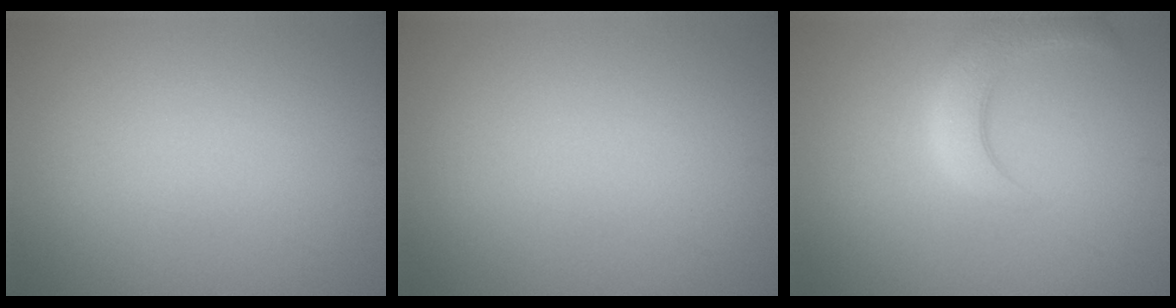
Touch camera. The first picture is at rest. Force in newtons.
{"total": 0.0}
{"total": 4.3, "press": 4.2, "slide": 0.6}